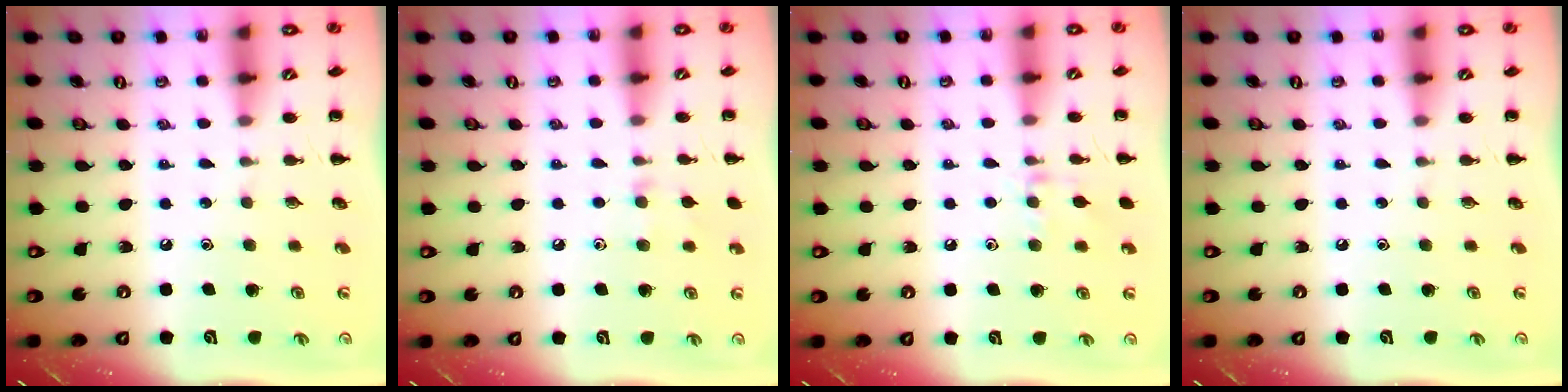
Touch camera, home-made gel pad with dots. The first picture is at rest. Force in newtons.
{"total": 6.7, "press": 6.4, "slide": 1.8}
{"total": 7.3, "press": 7.2, "slide": 1.4}
{"total": 0.0}